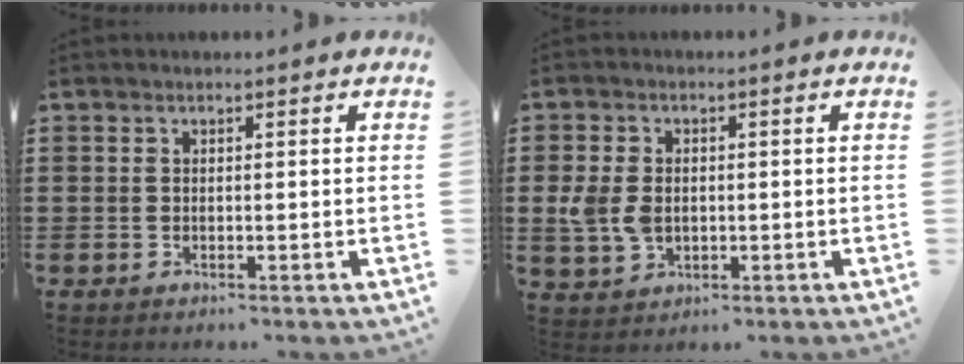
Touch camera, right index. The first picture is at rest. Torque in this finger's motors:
{"motor_torque": [1.40, 0.74, 0.48, 0.15]}